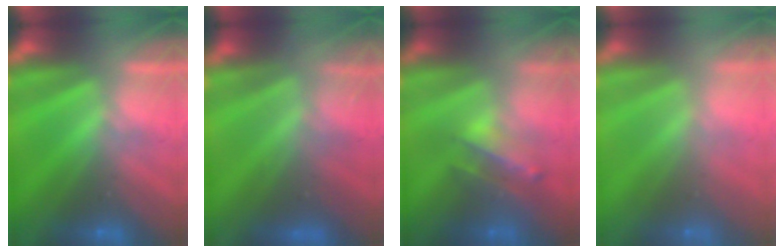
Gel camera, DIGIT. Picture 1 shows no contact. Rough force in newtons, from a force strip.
{"total": 5.8}
{"total": 2.3}
{"total": 9.5}